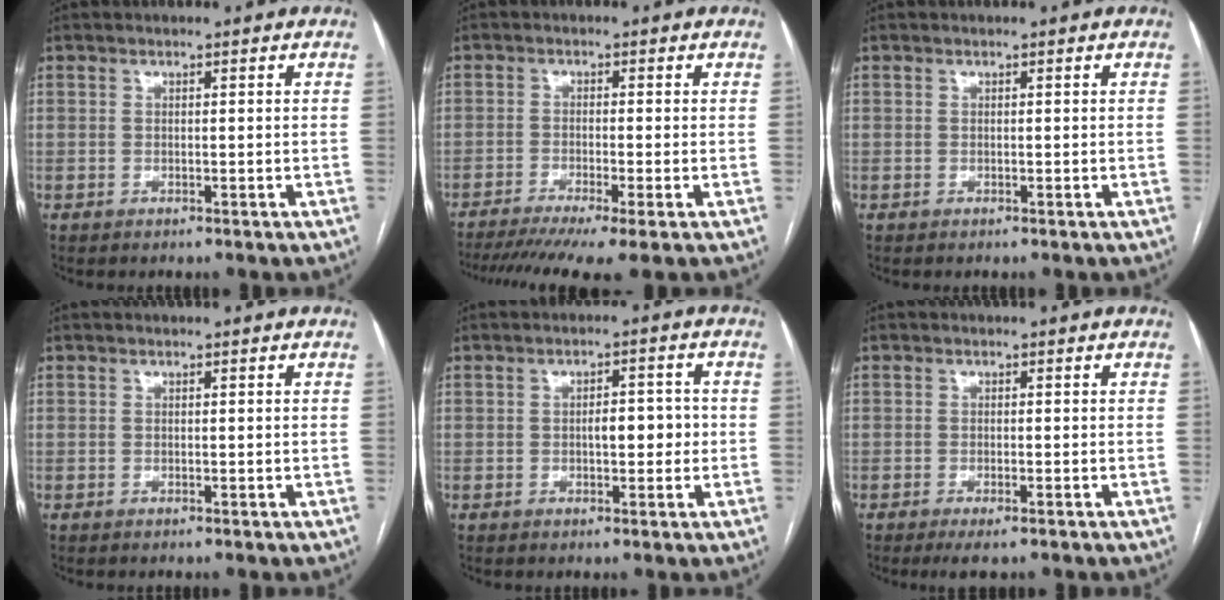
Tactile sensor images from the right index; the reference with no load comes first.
{"total": 10.7, "force": [-7.9, 0.1, 7.3], "torque": [-0.108, -0.018, -0.124]}
{"total": 0.0}
{"total": 0.0}
{"total": 4.0, "force": [-0.3, 1.7, 3.6], "torque": [-0.052, 0.010, -0.002]}
{"total": 2.8, "force": [-1.9, 0.5, 2.0], "torque": [-0.031, -0.005, -0.028]}